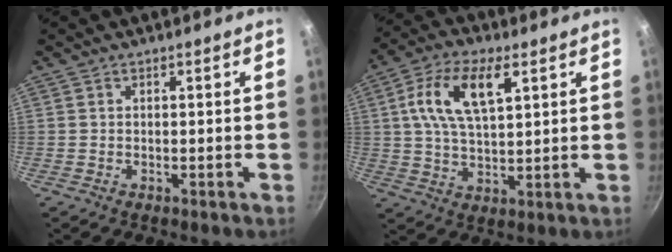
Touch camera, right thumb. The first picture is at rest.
{"total": 12.7, "force": [4.3, 6.1, 10.3], "torque": [-0.183, 0.002, 0.075]}